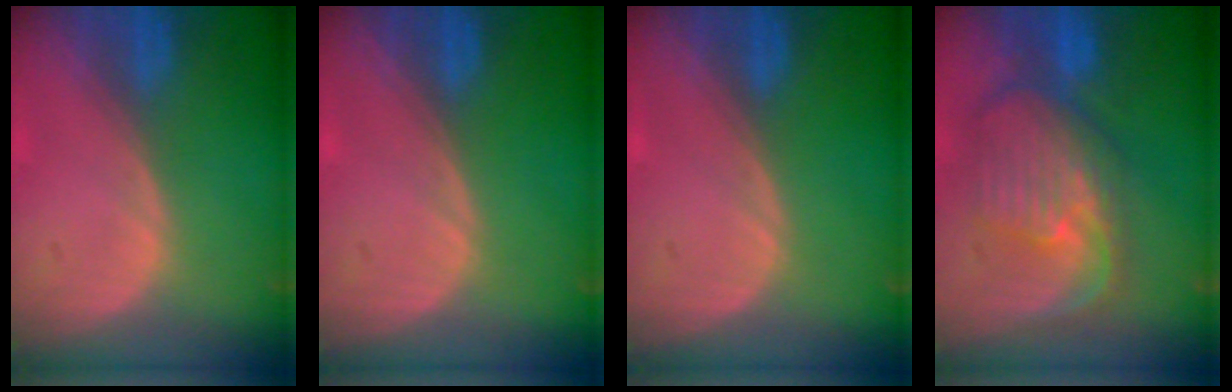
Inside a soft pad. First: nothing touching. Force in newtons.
{"total": 0.0}
{"total": 0.0}
{"total": 10.7, "press": 9.5, "slide": 4.9}